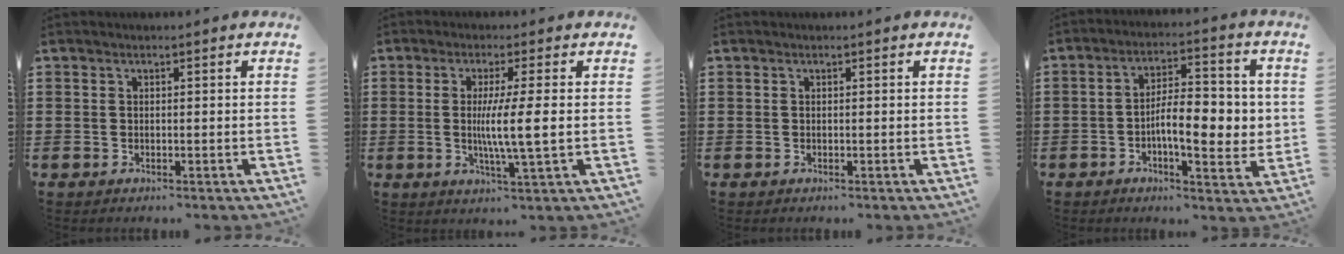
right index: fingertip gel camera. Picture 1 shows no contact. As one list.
[{"total": 6.4, "force": [0.0, -0.2, 6.4], "torque": [-0.116, -0.006, -0.005]}, {"total": 0.0}, {"total": 8.7, "force": [-1.0, 3.7, 7.8], "torque": [-0.116, 0.007, -0.024]}]